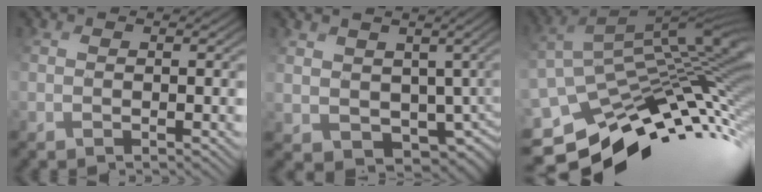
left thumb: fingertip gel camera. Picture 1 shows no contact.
{"total": 5.0, "force": [0.5, 4.7, 1.7], "torque": [-0.054, -0.039, 0.027]}
{"total": 10.8, "force": [-6.0, 5.1, 7.3], "torque": [-0.160, -0.006, -0.100]}